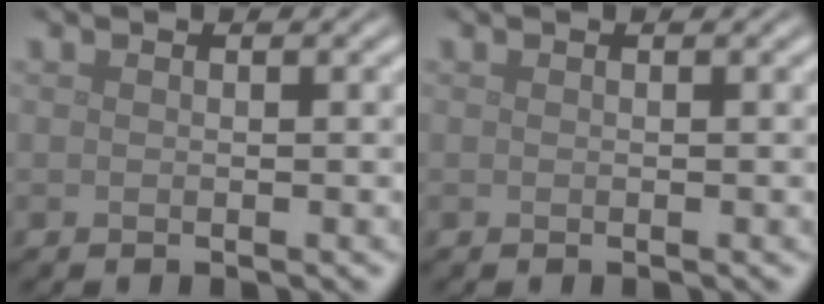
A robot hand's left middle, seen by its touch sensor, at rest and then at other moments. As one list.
[{"total": 0.0}]